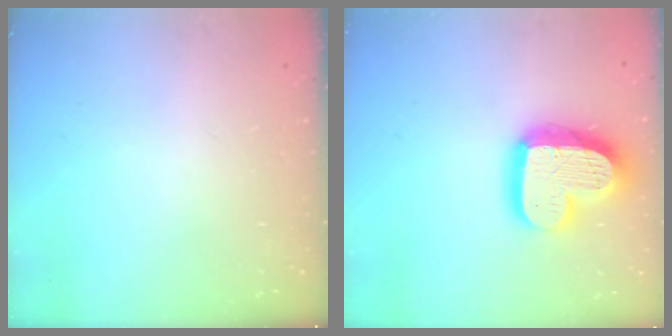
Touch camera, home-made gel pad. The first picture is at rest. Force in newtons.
{"total": 19.5, "press": 19.4, "slide": 1.7}